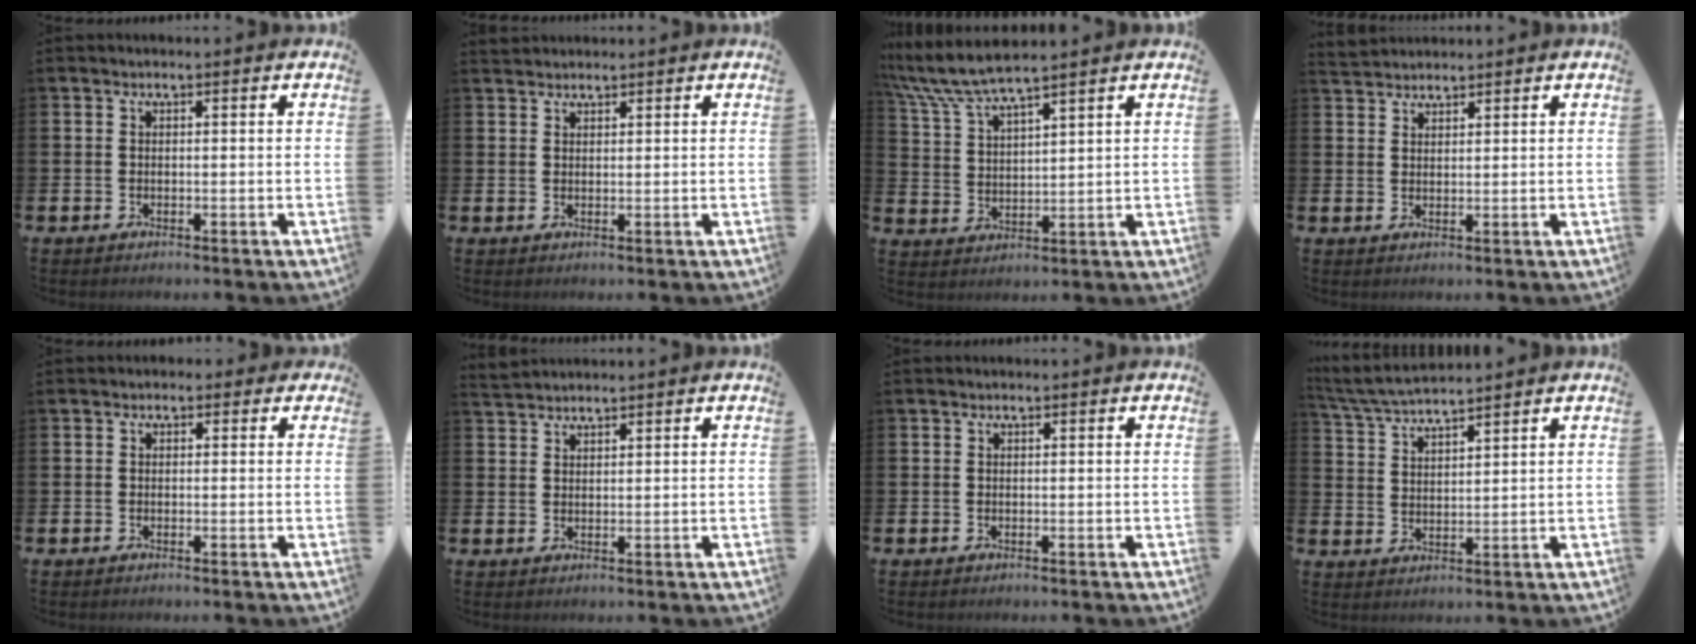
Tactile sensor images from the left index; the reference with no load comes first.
{"total": 1.7, "force": [1.6, 0.6, 0.1], "torque": [0.004, -0.001, 0.028]}
{"total": 6.5, "force": [6.1, 0.3, 2.4], "torque": [-0.072, -0.026, 0.107]}
{"total": 2.4, "force": [2.3, 0.7, -0.1], "torque": [-0.004, -0.005, 0.044]}
{"total": 0.9, "force": [-0.3, 0.8, 0.2], "torque": [0.001, 0.007, -0.010]}
{"total": 2.1, "force": [2.1, 0.4, 0.0], "torque": [-0.004, -0.003, 0.039]}
{"total": 0.0}
{"total": 4.8, "force": [4.6, 0.1, 1.2], "torque": [-0.046, -0.020, 0.083]}